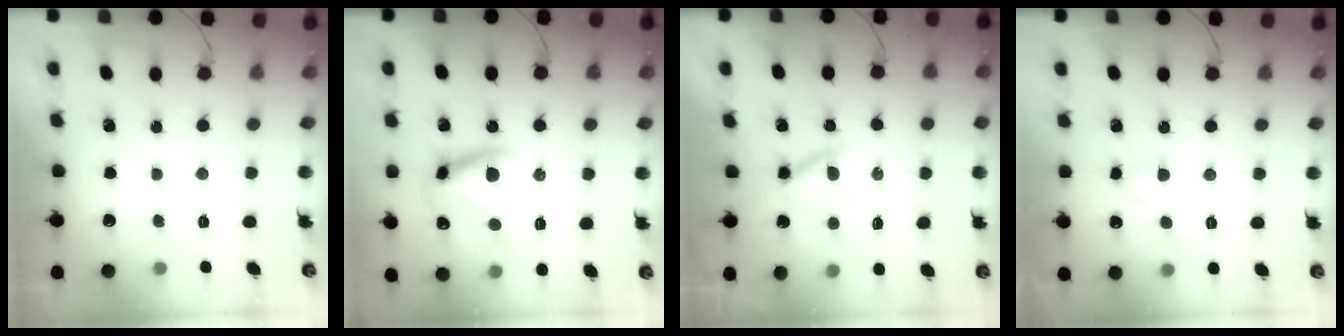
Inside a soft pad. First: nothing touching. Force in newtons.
{"total": 10.0, "press": 9.9, "slide": 1.5}
{"total": 2.9, "press": 2.8, "slide": 0.9}
{"total": 3.5, "press": 3.1, "slide": 1.4}